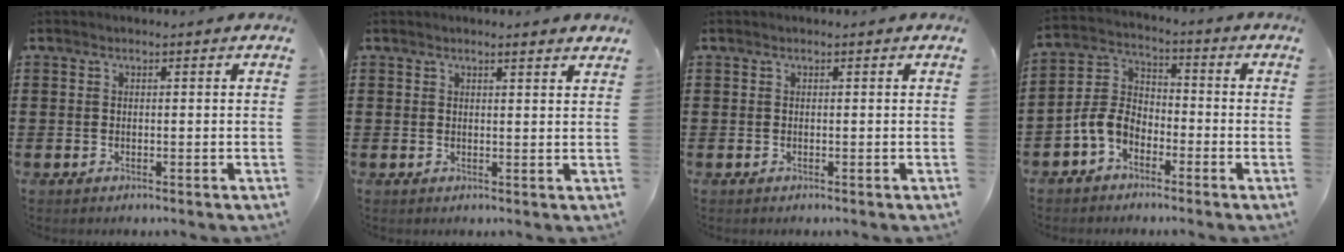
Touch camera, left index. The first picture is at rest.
{"total": 1.7, "force": [1.6, 0.0, 0.7], "torque": [-0.016, 0.001, 0.031]}
{"total": 0.0}
{"total": 5.6, "force": [-3.4, 3.7, 2.6], "torque": [-0.081, 0.003, -0.078]}